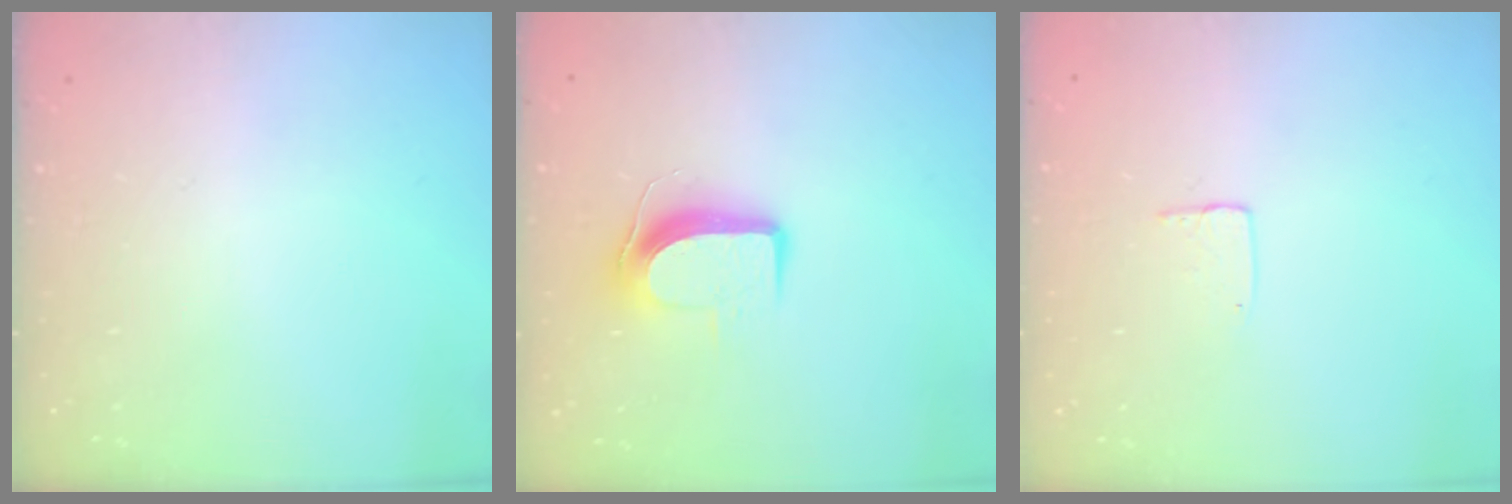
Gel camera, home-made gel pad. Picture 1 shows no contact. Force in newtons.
{"total": 8.7, "press": 8.6, "slide": 0.7}
{"total": 3.6, "press": 3.6, "slide": 0.2}